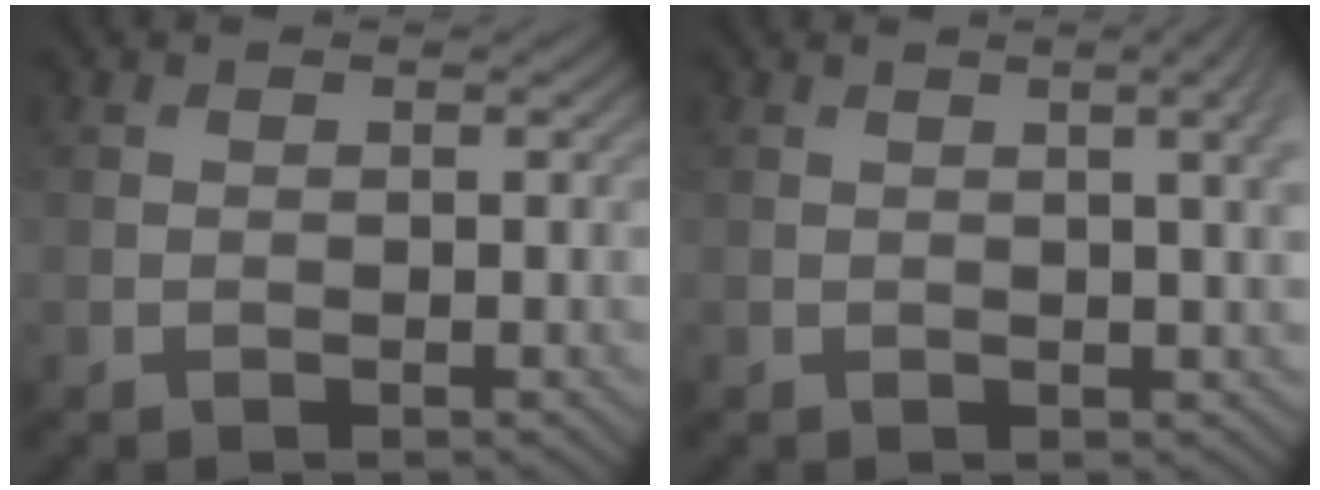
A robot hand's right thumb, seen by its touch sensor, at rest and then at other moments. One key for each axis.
{"total": 4.1, "fx": 1.1, "fy": 1.0, "fz": 3.8, "tx": -0.045, "ty": 0.012, "tz": 0.010}